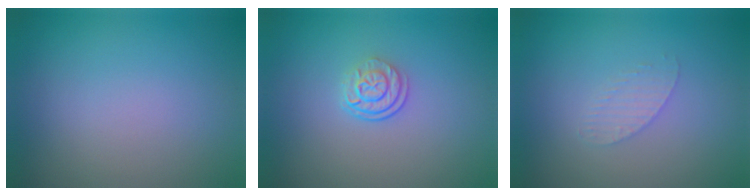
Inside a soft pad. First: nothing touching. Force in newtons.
{"total": 2.5, "press": 1.8, "slide": 1.8}
{"total": 1.4, "press": 1.4, "slide": 0.1}